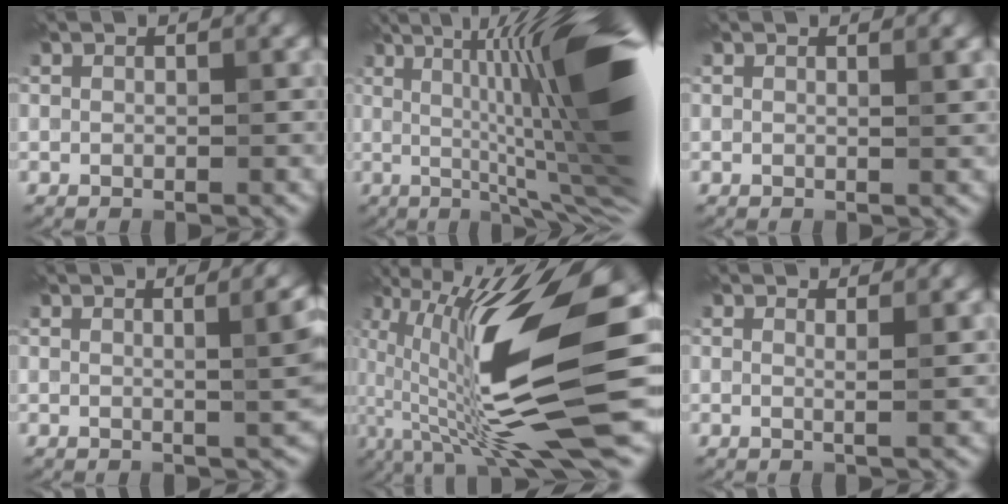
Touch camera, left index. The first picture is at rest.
{"total": 17.8, "force": [1.5, 3.5, 17.4], "torque": [-0.199, 0.026, 0.032]}
{"total": 1.4, "force": [0.7, 0.5, 1.1], "torque": [-0.006, 0.001, 0.006]}
{"total": 5.0, "force": [1.0, 1.8, 4.6], "torque": [-0.033, 0.013, 0.010]}
{"total": 14.9, "force": [-0.8, 3.5, 14.4], "torque": [-0.245, 0.007, -0.015]}
{"total": 1.4, "force": [0.5, 0.4, 1.3], "torque": [-0.017, -0.003, 0.000]}